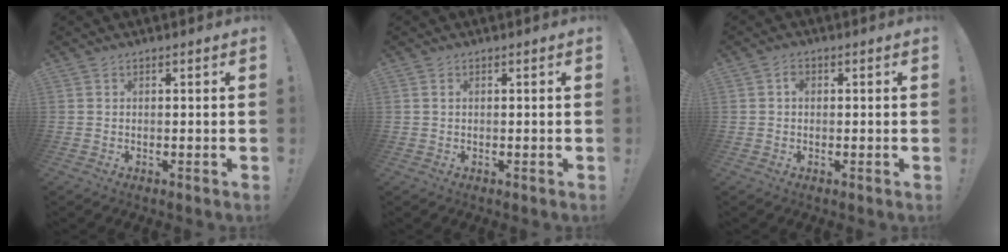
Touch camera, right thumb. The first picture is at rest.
{"total": 0.6, "force": [0.2, 0.3, 0.4], "torque": [-0.014, 0.003, 0.006]}
{"total": 1.5, "force": [0.1, 1.3, 0.8], "torque": [-0.010, 0.003, 0.000]}